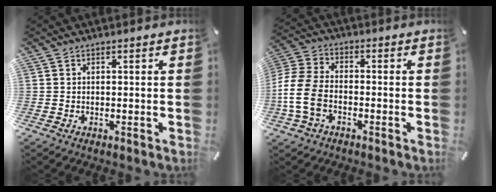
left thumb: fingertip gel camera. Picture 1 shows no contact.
{"total": 10.3, "force": [-3.4, 6.8, 6.9], "torque": [-0.157, 0.010, -0.064]}